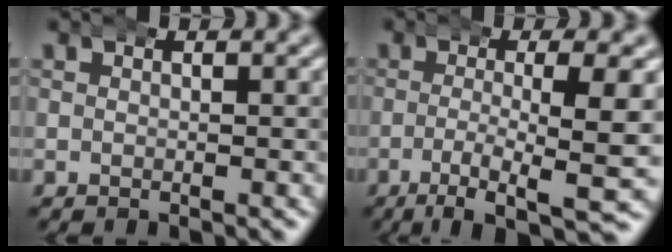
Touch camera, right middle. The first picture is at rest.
{"total": 8.6, "force": [-5.5, 1.6, 6.4], "torque": [-0.093, -0.026, -0.077]}